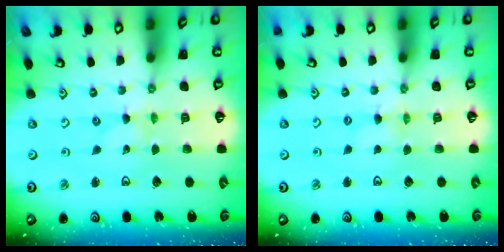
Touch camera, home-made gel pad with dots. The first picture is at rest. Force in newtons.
{"total": 2.7, "press": 2.7, "slide": 0.4}